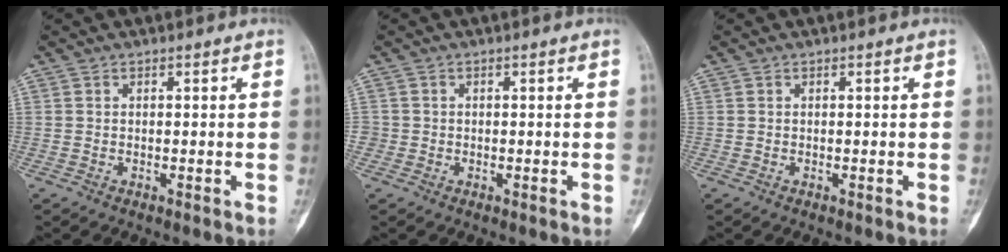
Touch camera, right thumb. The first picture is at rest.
{"total": 1.2, "force": [-0.3, 1.1, 0.0], "torque": [0.006, 0.006, -0.009]}
{"total": 0.0}